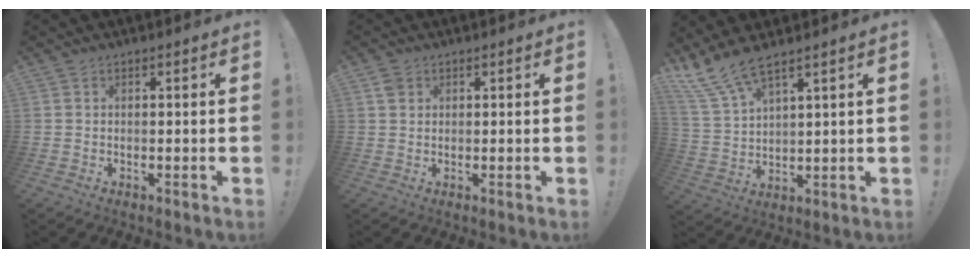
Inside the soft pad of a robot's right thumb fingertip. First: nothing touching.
{"total": 2.1, "force": [1.2, 1.5, 0.8], "torque": [-0.011, 0.001, 0.022]}
{"total": 8.3, "force": [7.0, 1.5, 4.1], "torque": [-0.103, -0.032, 0.136]}